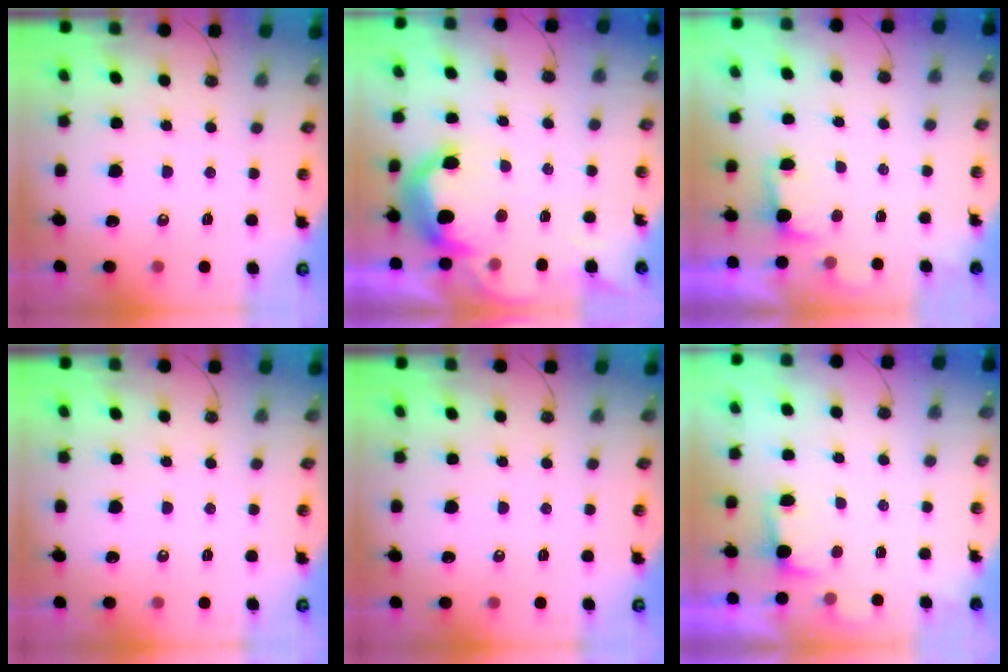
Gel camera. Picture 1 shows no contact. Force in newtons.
{"total": 11.8, "press": 11.7, "slide": 0.8}
{"total": 1.0, "press": 0.6, "slide": 0.8}
{"total": 0.0}
{"total": 0.0}
{"total": 1.0, "press": 0.6, "slide": 0.8}